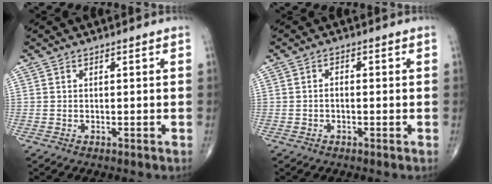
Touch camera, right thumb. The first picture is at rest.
{"total": 1.4, "force": [-0.3, 0.9, 1.1], "torque": [-0.016, 0.008, -0.007]}